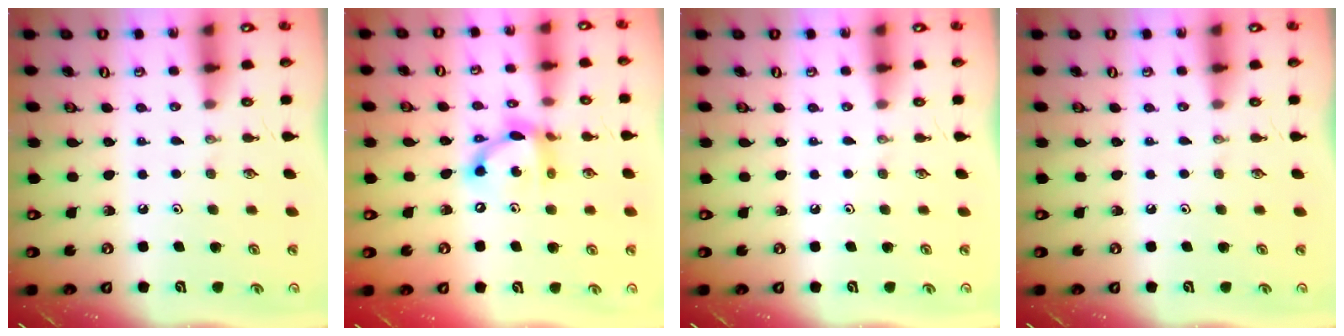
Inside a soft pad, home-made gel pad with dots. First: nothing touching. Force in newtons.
{"total": 12.9, "press": 12.9, "slide": 0.6}
{"total": 0.0}
{"total": 0.0}